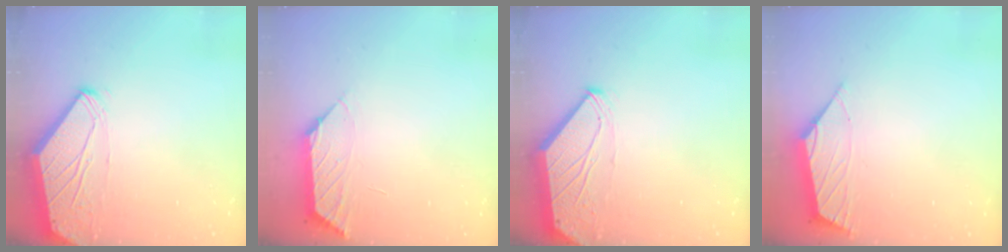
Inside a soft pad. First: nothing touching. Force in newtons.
{"total": 1.8, "press": 1.7, "slide": 0.5}
{"total": 0.0}
{"total": 2.9, "press": 2.8, "slide": 0.6}